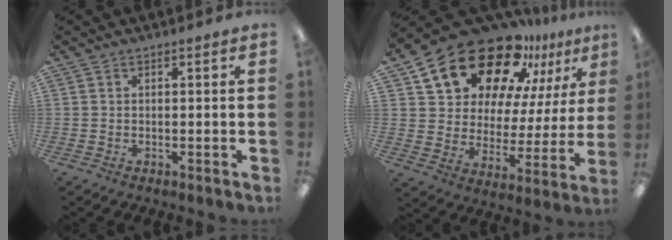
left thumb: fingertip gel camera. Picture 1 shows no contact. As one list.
[{"total": 21.9, "force": [16.6, 10.6, 9.5], "torque": [-0.176, -0.108, 0.298]}]